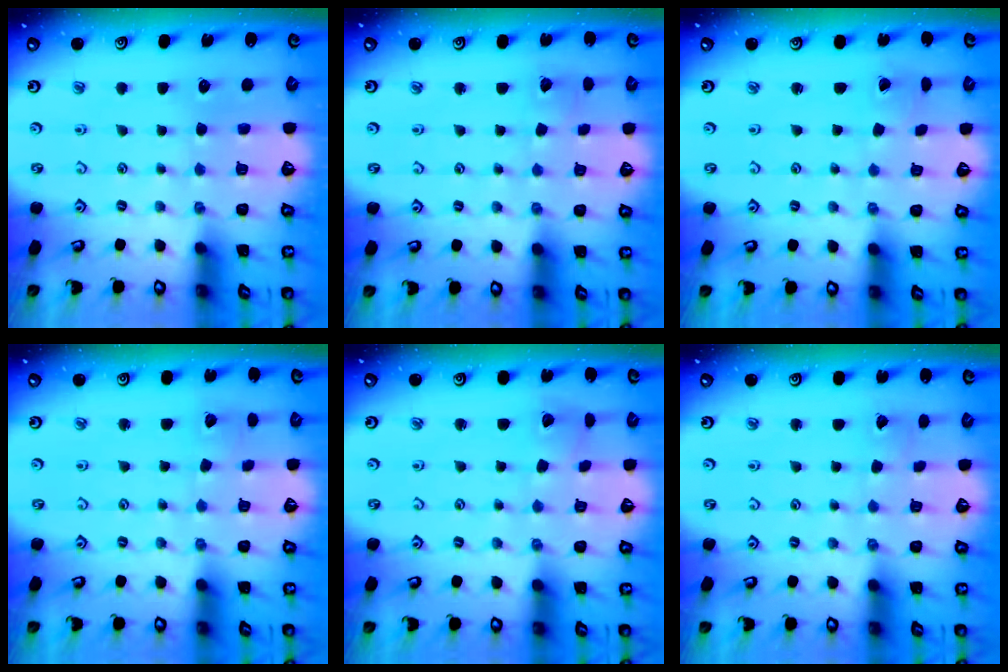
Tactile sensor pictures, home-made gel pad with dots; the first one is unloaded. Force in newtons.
{"total": 3.8, "press": 3.7, "slide": 0.4}
{"total": 0.7, "press": 0.5, "slide": 0.4}
{"total": 3.4, "press": 3.4, "slide": 0.2}
{"total": 2.3, "press": 2.3, "slide": 0.3}
{"total": 1.4, "press": 1.4, "slide": 0.0}